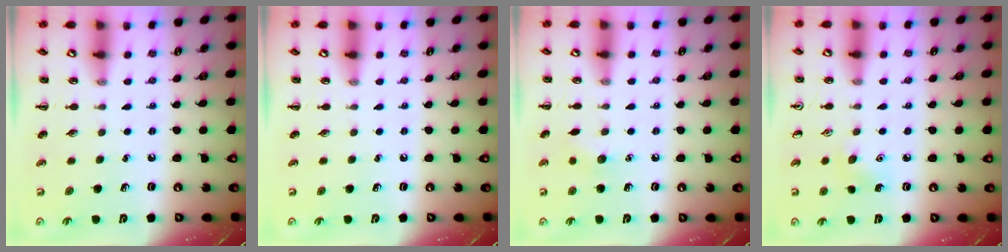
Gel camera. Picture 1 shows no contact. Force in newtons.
{"total": 0.0}
{"total": 5.3, "press": 5.1, "slide": 1.6}
{"total": 6.6, "press": 6.4, "slide": 1.6}